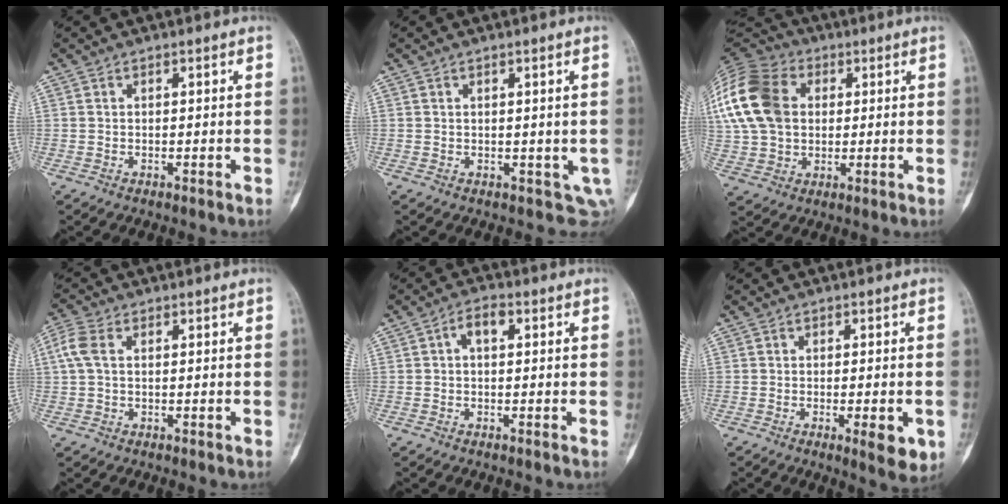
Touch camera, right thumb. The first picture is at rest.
{"total": 3.5, "force": [0.3, 2.4, 2.5], "torque": [-0.017, -0.009, 0.015]}
{"total": 22.1, "force": [4.5, 16.4, 14.1], "torque": [-0.312, 0.033, 0.084]}
{"total": 4.7, "force": [0.9, 2.9, 3.6], "torque": [-0.103, 0.016, 0.013]}
{"total": 3.5, "force": [0.5, 1.7, 2.9], "torque": [-0.046, 0.009, 0.001]}
{"total": 6.2, "force": [-1.9, 1.8, 5.6], "torque": [-0.069, -0.010, -0.019]}